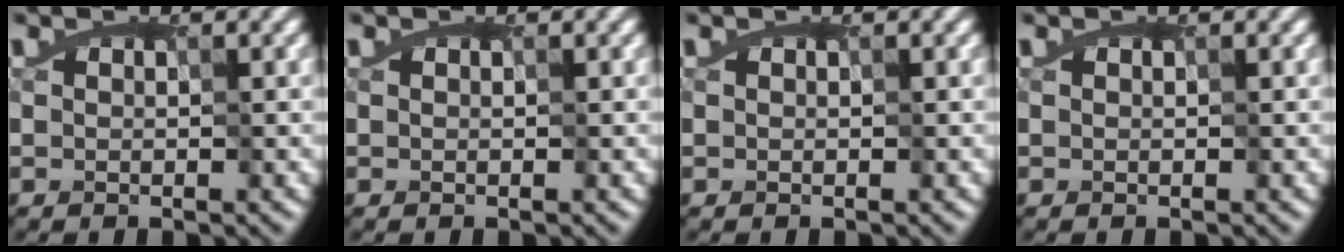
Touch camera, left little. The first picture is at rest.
{"total": 0.0}
{"total": 0.0}
{"total": 0.0}